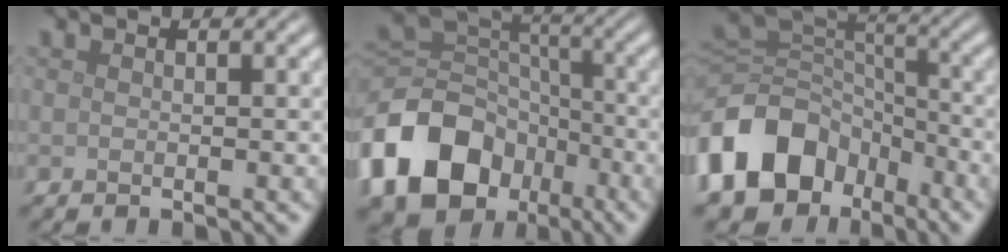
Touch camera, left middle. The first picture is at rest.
{"total": 13.0, "force": [-6.3, 9.3, 6.6], "torque": [-0.154, -0.007, -0.125]}
{"total": 12.4, "force": [-6.1, 9.1, 5.8], "torque": [-0.132, -0.008, -0.117]}